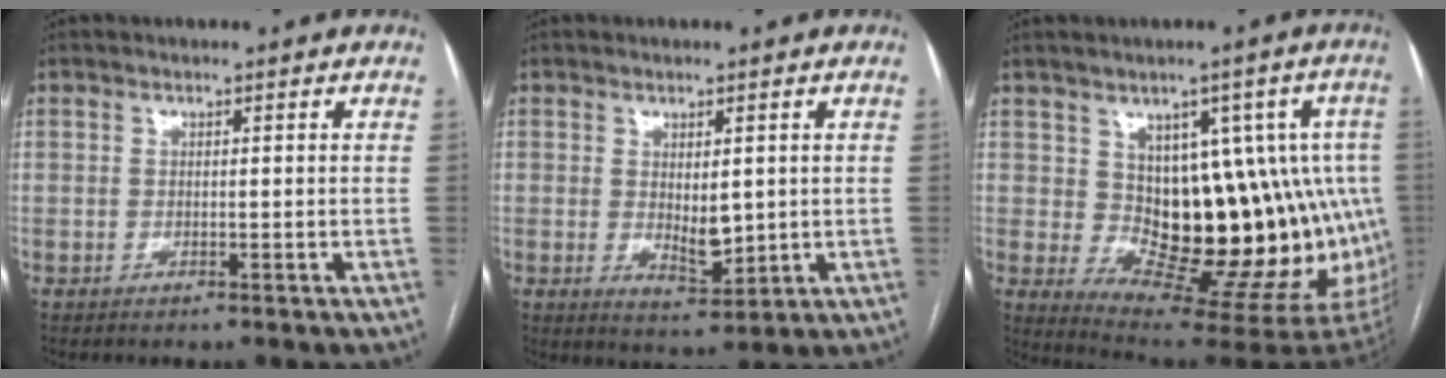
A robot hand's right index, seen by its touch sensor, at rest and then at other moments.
{"total": 4.6, "force": [0.4, 2.1, 4.1], "torque": [-0.067, -0.012, 0.017]}
{"total": 16.7, "force": [0.8, 7.7, 14.8], "torque": [-0.146, 0.025, 0.030]}